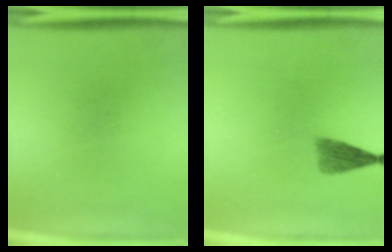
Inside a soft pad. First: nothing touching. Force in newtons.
{"total": 2.9}